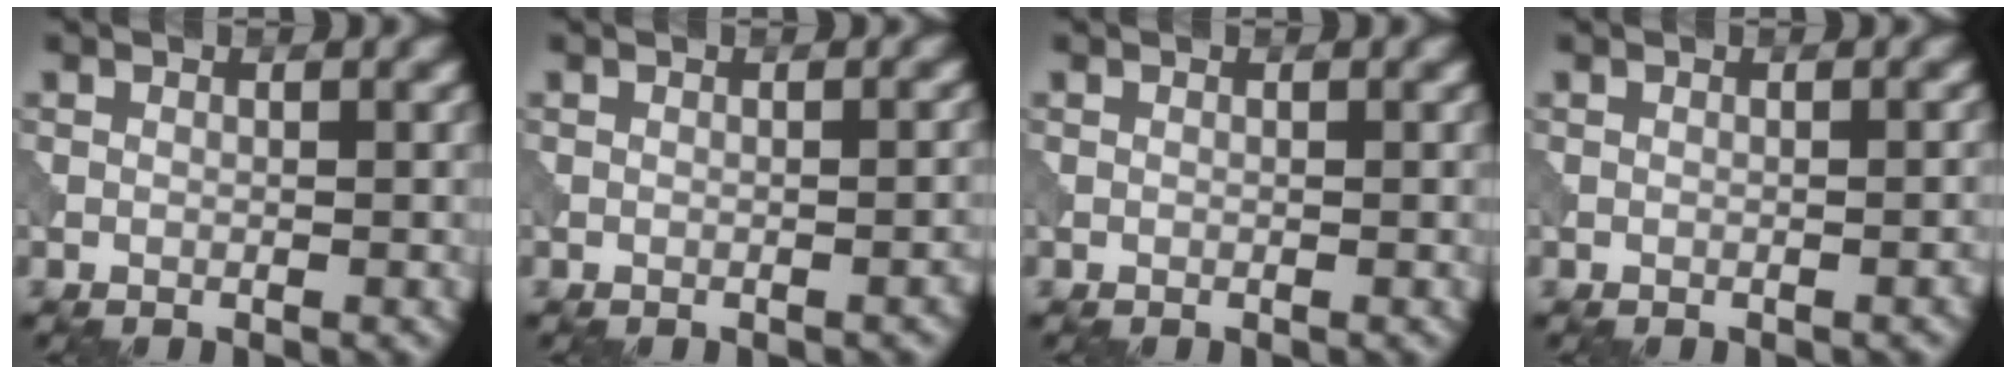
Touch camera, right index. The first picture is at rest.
{"total": 0.9, "force": [-0.5, 0.3, 0.7], "torque": [-0.008, 0.003, -0.008]}
{"total": 0.0}
{"total": 0.6, "force": [-0.4, 0.1, 0.5], "torque": [-0.007, 0.001, -0.005]}